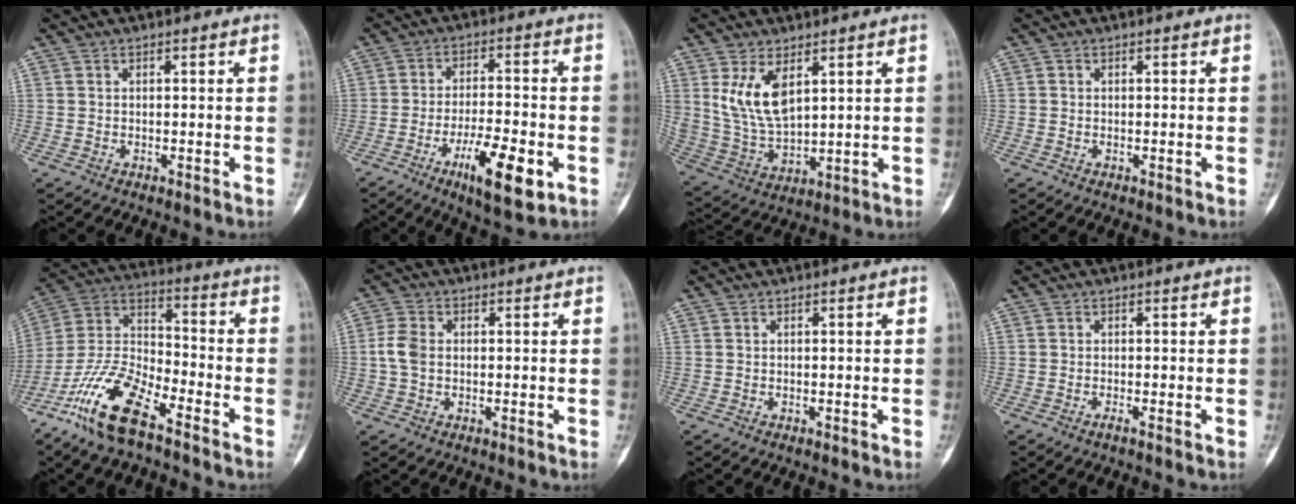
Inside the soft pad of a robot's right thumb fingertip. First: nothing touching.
{"total": 12.1, "force": [-5.1, 3.6, 10.3], "torque": [-0.173, 0.012, -0.078]}
{"total": 10.9, "force": [4.4, 5.6, 8.3], "torque": [-0.155, -0.020, 0.104]}
{"total": 0.0}
{"total": 15.5, "force": [-10.2, 5.1, 10.5], "torque": [-0.218, 0.057, -0.202]}
{"total": 4.2, "force": [0.0, 2.9, 3.0], "torque": [-0.070, 0.008, -0.007]}
{"total": 0.0}
{"total": 0.5, "force": [-0.4, -0.1, 0.4], "torque": [-0.011, -0.001, -0.008]}